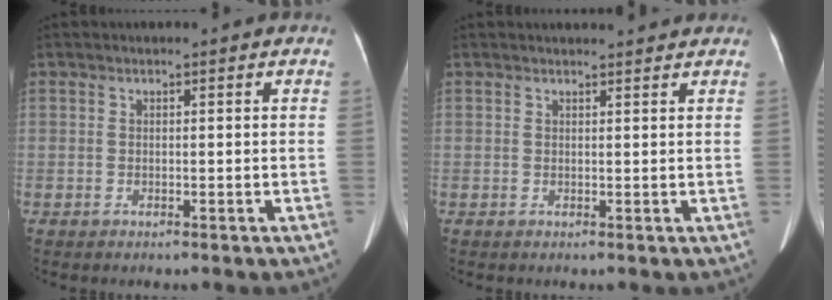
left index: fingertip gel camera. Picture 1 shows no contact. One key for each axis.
{"total": 3.1, "fx": 3.1, "fy": 0.3, "fz": 0.6, "tx": -0.012, "ty": 0.015, "tz": 0.035}